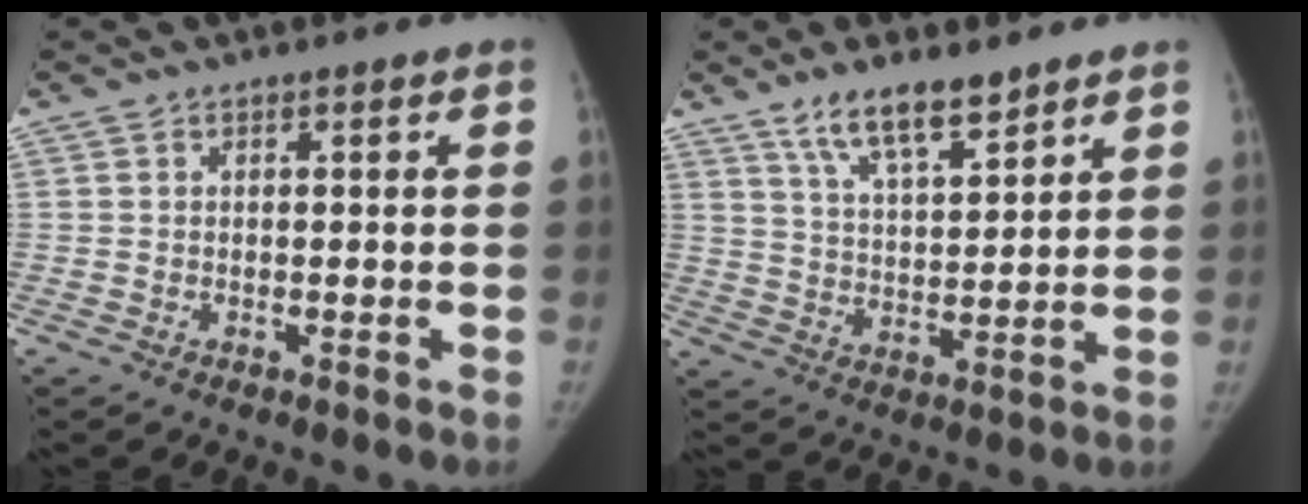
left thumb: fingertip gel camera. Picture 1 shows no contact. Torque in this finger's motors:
{"motor_torque": [0.06, -0.02, 0.71, -0.61, 0.04]}